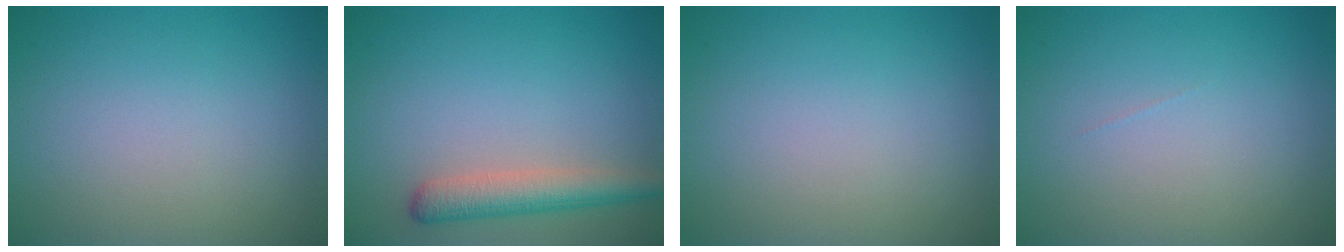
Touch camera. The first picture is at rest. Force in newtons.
{"total": 3.6, "press": 3.6, "slide": 0.2}
{"total": 0.0}
{"total": 0.0}